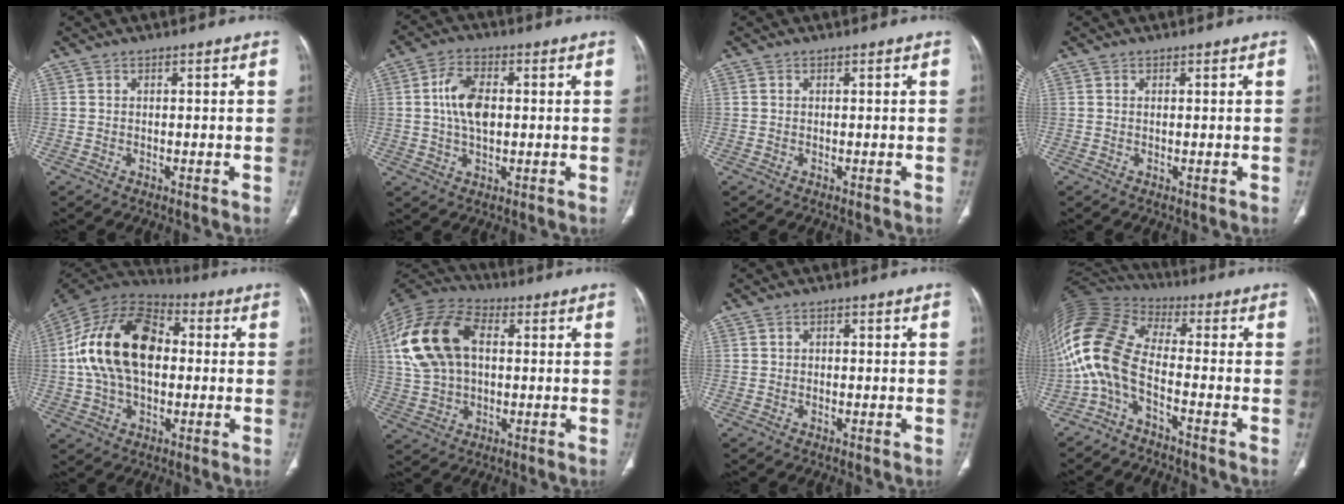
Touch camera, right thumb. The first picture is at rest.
{"total": 8.3, "force": [0.8, 4.6, 6.8], "torque": [-0.128, 0.006, 0.014]}
{"total": 0.0}
{"total": 0.5, "force": [0.1, 0.1, 0.5], "torque": [-0.016, -0.003, 0.004]}
{"total": 21.3, "force": [1.6, 13.4, 16.5], "torque": [-0.301, 0.026, 0.023]}
{"total": 19.1, "force": [3.8, 12.1, 14.3], "torque": [-0.285, 0.020, 0.066]}
{"total": 0.8, "force": [0.1, 0.7, 0.5], "torque": [-0.003, 0.002, 0.000]}
{"total": 12.5, "force": [-4.1, 5.8, 10.2], "torque": [-0.230, 0.067, -0.095]}